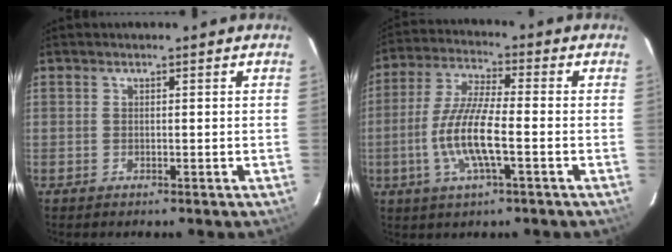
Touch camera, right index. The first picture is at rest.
{"total": 11.5, "force": [-3.0, 2.1, 10.9], "torque": [-0.227, -0.003, -0.060]}